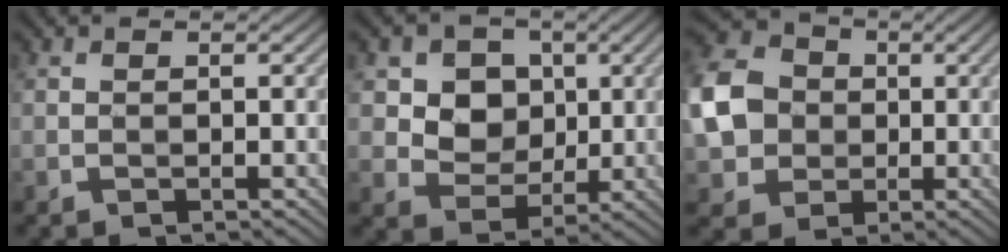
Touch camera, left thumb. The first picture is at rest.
{"total": 7.5, "force": [2.3, 6.4, 3.0], "torque": [-0.082, -0.004, 0.056]}
{"total": 9.1, "force": [-0.1, 8.0, 4.4], "torque": [-0.127, 0.004, -0.009]}